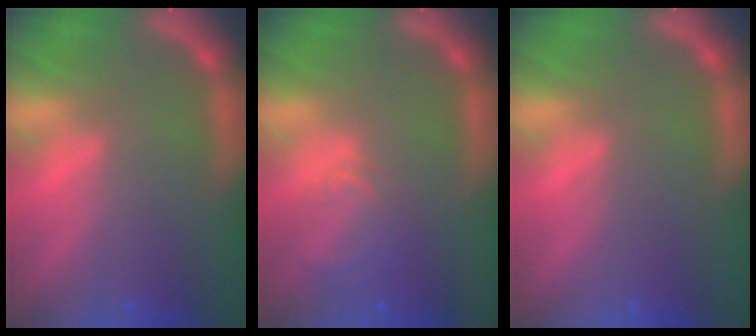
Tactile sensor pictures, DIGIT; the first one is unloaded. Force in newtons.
{"total": 2.9}
{"total": 0.0}